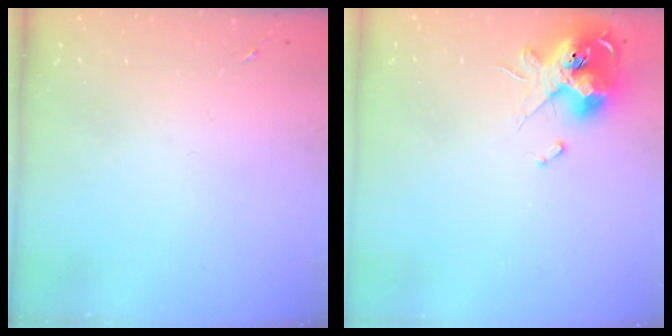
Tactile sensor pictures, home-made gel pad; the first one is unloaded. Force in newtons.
{"total": 13.9, "press": 13.8, "slide": 1.9}